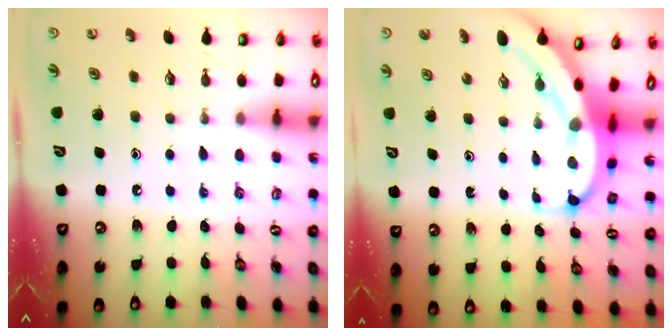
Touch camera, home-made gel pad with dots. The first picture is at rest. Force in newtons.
{"total": 8.9, "press": 8.8, "slide": 0.9}